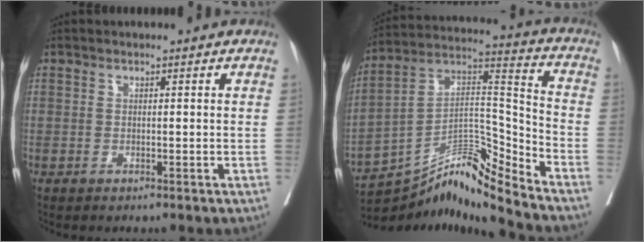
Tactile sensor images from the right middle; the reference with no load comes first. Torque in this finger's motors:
{"motor_torque": [-0.57, -1.12, -0.07, 0.00]}